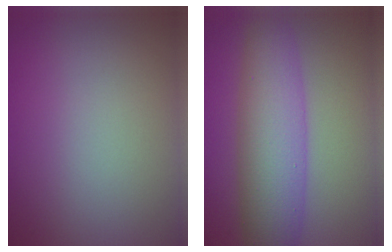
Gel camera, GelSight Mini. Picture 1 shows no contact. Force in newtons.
{"total": 7.2, "press": 7.2, "slide": 0.2}